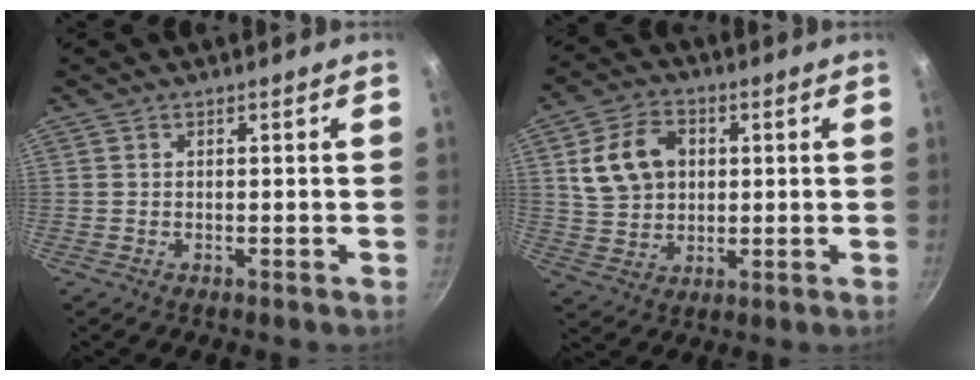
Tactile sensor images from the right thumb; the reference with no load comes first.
{"total": 11.6, "force": [2.5, 8.8, 7.1], "torque": [-0.111, 0.008, 0.045]}